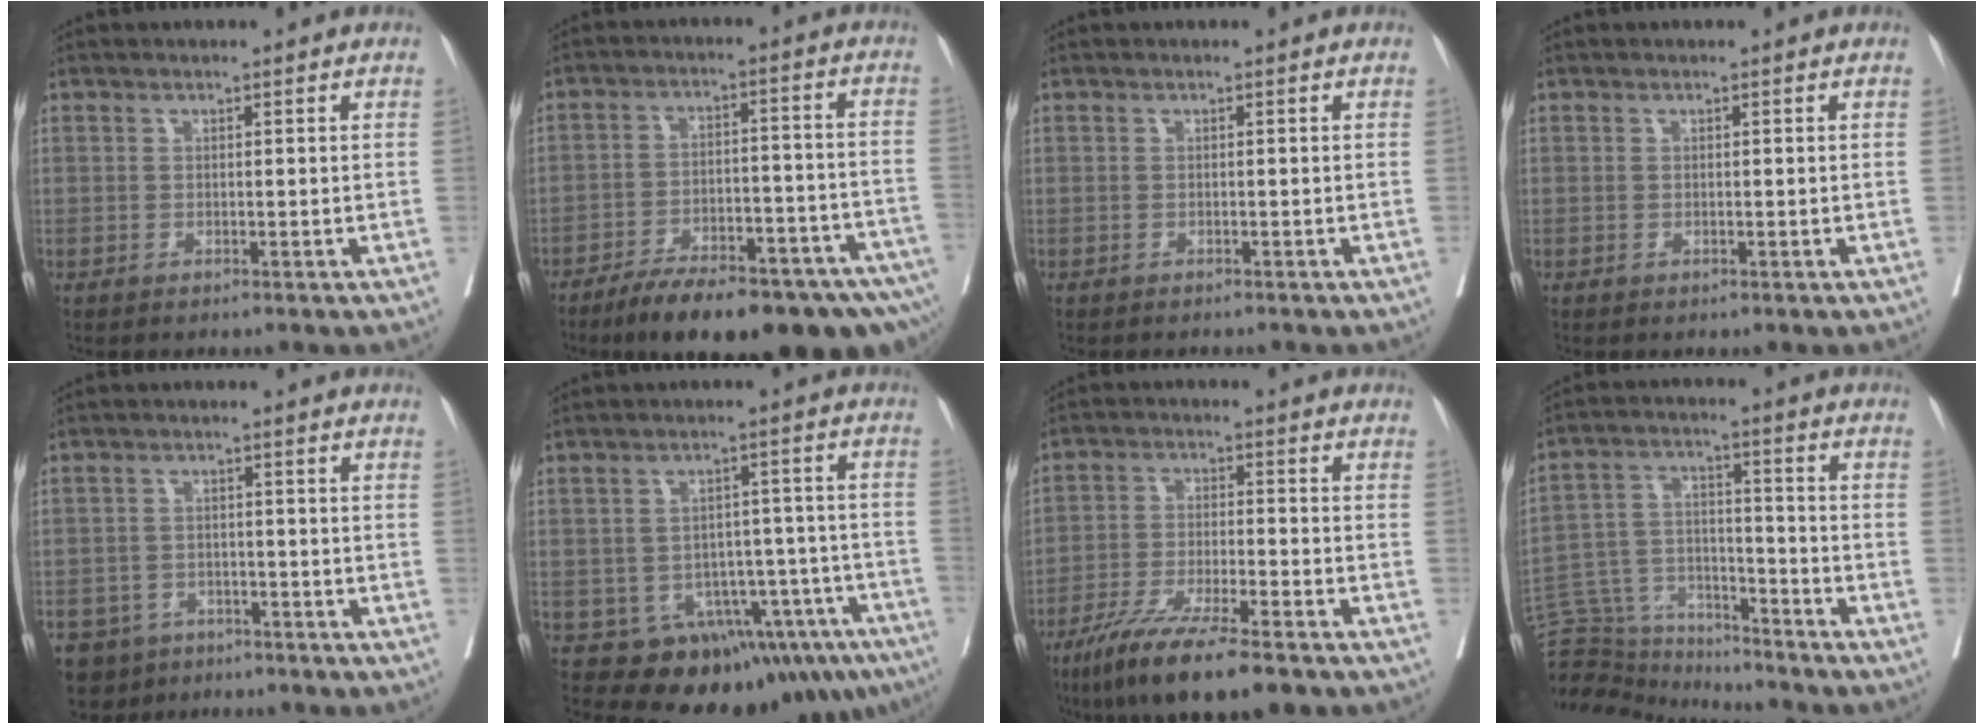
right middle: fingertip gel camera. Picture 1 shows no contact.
{"total": 20.2, "force": [-14.7, 4.6, 13.0], "torque": [-0.135, 0.017, -0.211]}
{"total": 1.3, "force": [-1.2, 0.4, 0.3], "torque": [-0.010, -0.003, -0.017]}
{"total": 0.0}
{"total": 7.6, "force": [-5.2, 5.4, 1.4], "torque": [-0.028, 0.002, -0.080]}
{"total": 15.8, "force": [-10.6, 8.4, 8.1], "torque": [-0.060, 0.034, -0.119]}
{"total": 12.7, "force": [-9.2, 1.6, 8.6], "torque": [-0.152, -0.033, -0.156]}
{"total": 12.6, "force": [-12.2, 2.6, 1.5], "torque": [-0.031, 0.047, -0.213]}